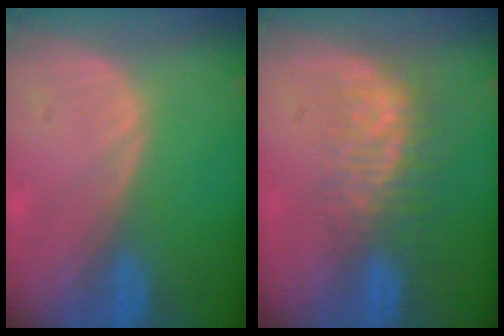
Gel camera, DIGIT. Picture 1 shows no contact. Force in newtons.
{"total": 7.9, "press": 6.9, "slide": 4.0}